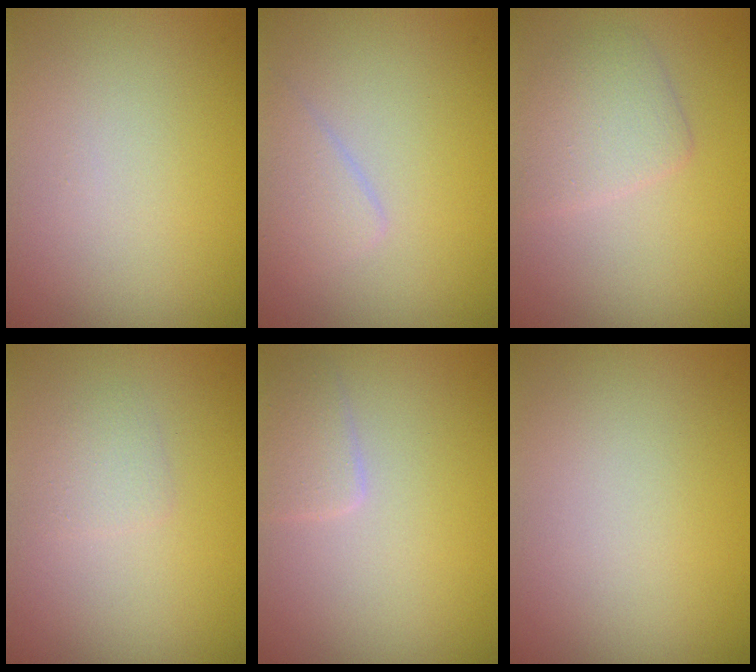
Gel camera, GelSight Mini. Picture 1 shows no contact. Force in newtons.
{"total": 1.8, "press": 1.8, "slide": 0.1}
{"total": 2.9, "press": 2.9, "slide": 0.2}
{"total": 1.2, "press": 1.2, "slide": 0.0}
{"total": 1.7, "press": 1.7, "slide": 0.1}
{"total": 0.0}